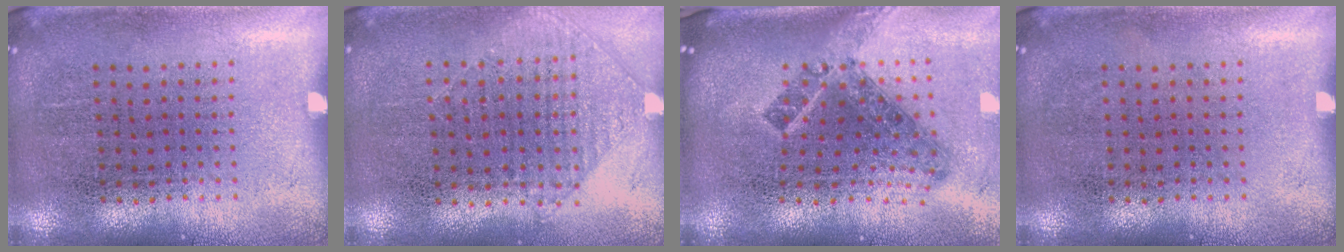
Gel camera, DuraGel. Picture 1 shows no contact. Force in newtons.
{"total": 1.0, "press": 0.9, "slide": 0.4}
{"total": 1.7, "press": 1.2, "slide": 1.1}
{"total": 0.0}